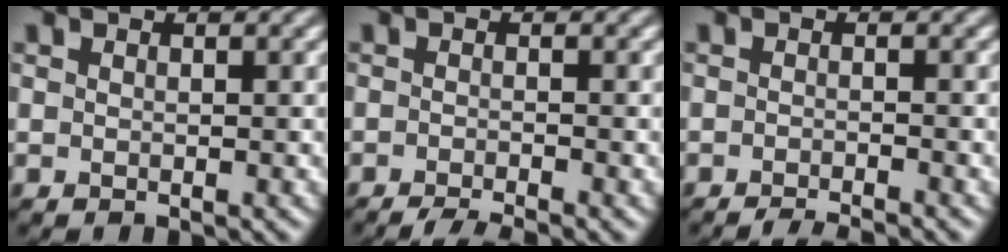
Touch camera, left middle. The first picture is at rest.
{"total": 3.5, "force": [-2.8, 0.4, 2.1], "torque": [-0.028, -0.002, -0.052]}
{"total": 2.7, "force": [-2.4, 0.2, 1.3], "torque": [-0.014, -0.001, -0.043]}